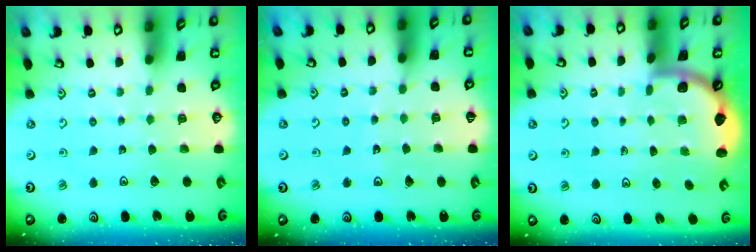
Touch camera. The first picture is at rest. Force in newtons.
{"total": 4.4, "press": 4.4, "slide": 0.4}
{"total": 1.6, "press": 1.6, "slide": 0.1}